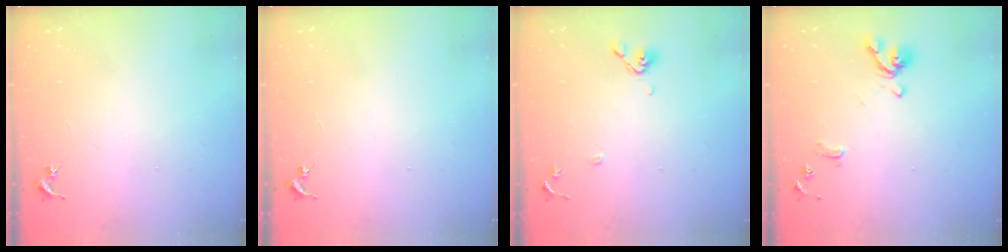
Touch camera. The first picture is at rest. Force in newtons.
{"total": 0.0}
{"total": 8.9, "press": 8.7, "slide": 1.9}
{"total": 11.5, "press": 11.4, "slide": 1.6}